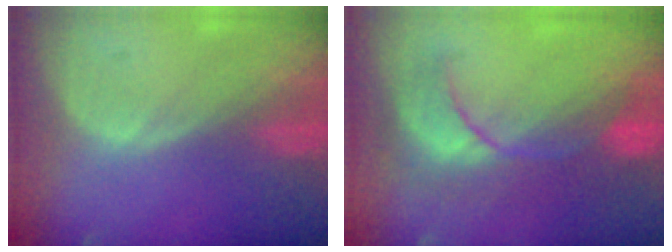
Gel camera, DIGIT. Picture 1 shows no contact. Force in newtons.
{"total": 8.4, "press": 8.3, "slide": 1.3}